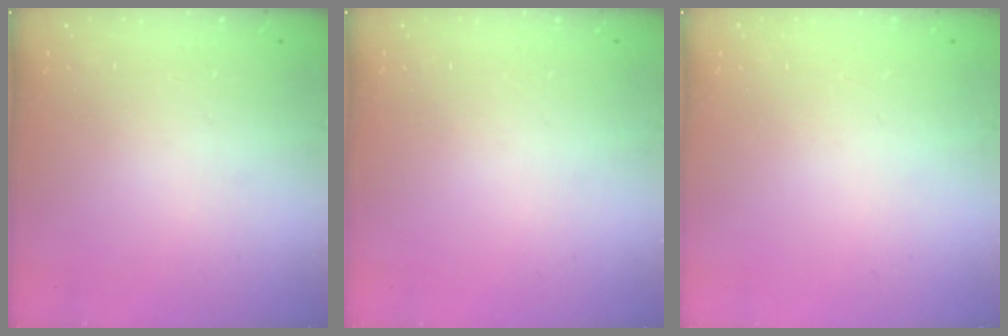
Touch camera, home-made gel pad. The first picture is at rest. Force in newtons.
{"total": 0.0}
{"total": 0.0}